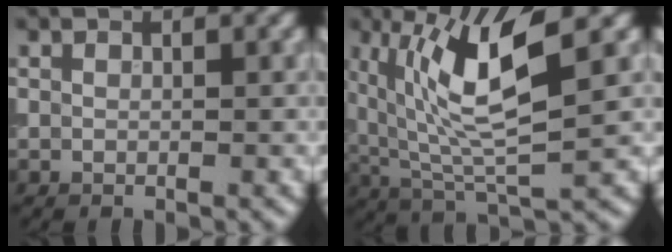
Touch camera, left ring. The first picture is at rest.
{"total": 8.3, "force": [2.7, 2.1, 7.5], "torque": [-0.145, -0.005, 0.051]}